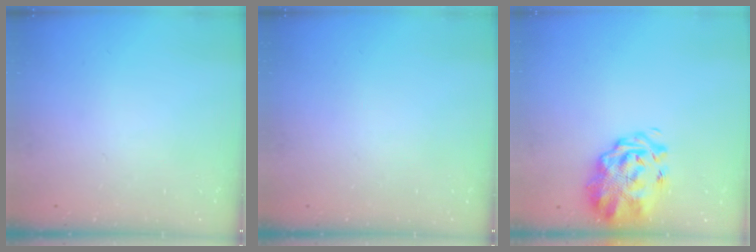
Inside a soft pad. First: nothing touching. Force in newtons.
{"total": 0.0}
{"total": 4.4, "press": 4.1, "slide": 1.7}